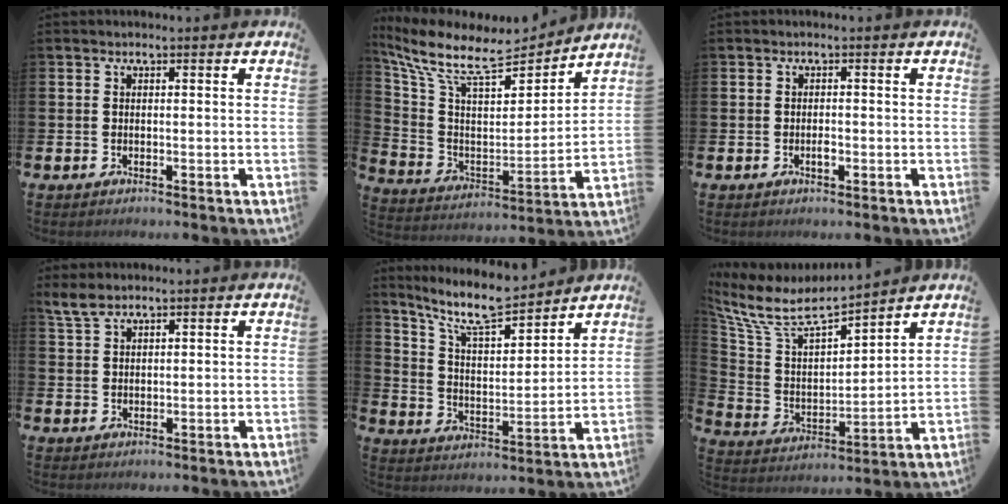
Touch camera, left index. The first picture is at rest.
{"total": 10.5, "force": [8.8, 3.3, 4.7], "torque": [-0.126, -0.059, 0.147]}
{"total": 1.0, "force": [-0.3, 0.4, 0.8], "torque": [-0.011, -0.003, -0.007]}
{"total": 3.2, "force": [2.7, 1.1, 1.4], "torque": [-0.021, -0.005, 0.046]}
{"total": 9.5, "force": [8.4, 1.9, 4.0], "torque": [-0.109, -0.045, 0.149]}
{"total": 7.1, "force": [6.5, 1.8, 2.3], "torque": [-0.080, -0.048, 0.109]}